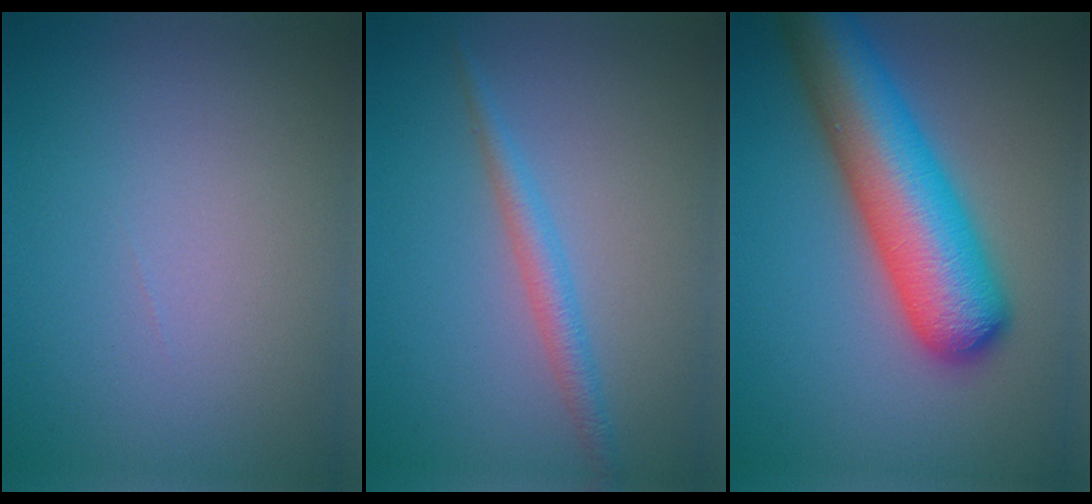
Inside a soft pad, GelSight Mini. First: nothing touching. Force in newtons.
{"total": 2.0, "press": 2.0, "slide": 0.0}
{"total": 10.1, "press": 10.1, "slide": 0.4}